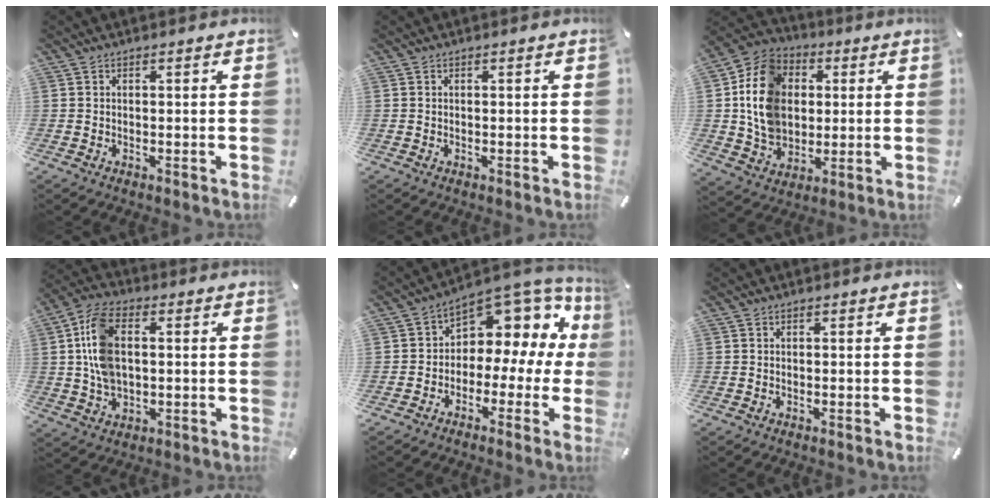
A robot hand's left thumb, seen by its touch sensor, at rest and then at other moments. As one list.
[{"total": 0.0}, {"total": 15.1, "force": [1.4, 12.8, 8.0], "torque": [-0.185, 0.009, 0.025]}, {"total": 11.3, "force": [1.1, 7.3, 8.5], "torque": [-0.200, 0.006, 0.020]}, {"total": 8.3, "force": [3.7, 6.4, 3.8], "torque": [-0.053, -0.048, 0.066]}, {"total": 0.0}]